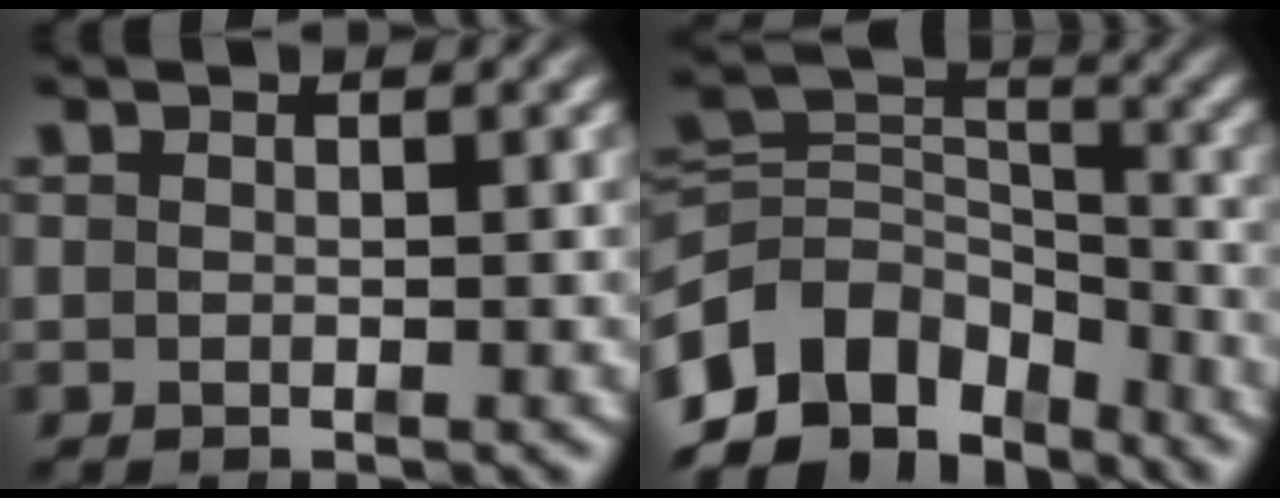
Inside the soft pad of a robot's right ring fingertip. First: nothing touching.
{"total": 13.8, "force": [-4.6, 10.6, 7.6], "torque": [-0.151, -0.061, -0.061]}